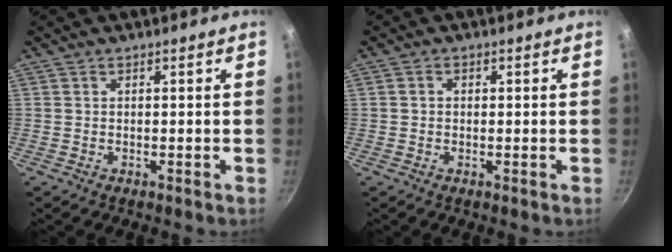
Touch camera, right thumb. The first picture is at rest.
{"total": 1.1, "force": [0.0, 1.0, 0.5], "torque": [-0.007, 0.005, -0.001]}